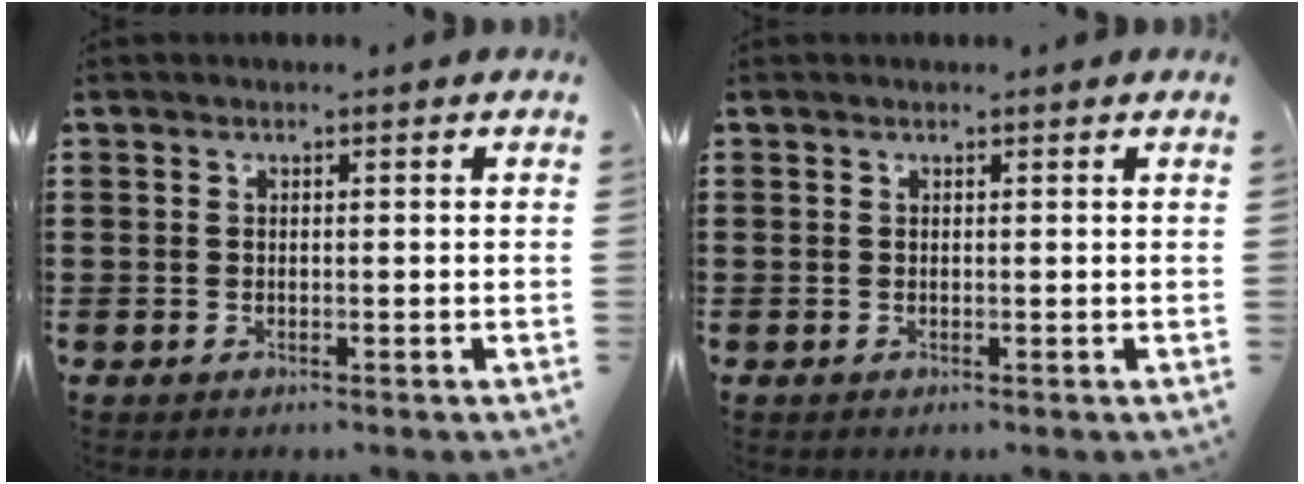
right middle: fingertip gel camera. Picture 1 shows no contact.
{"total": 0.0}